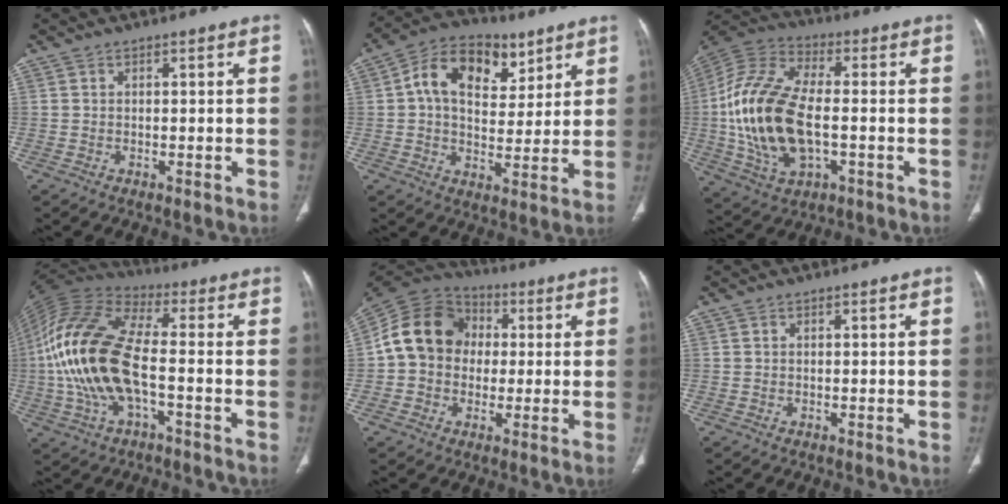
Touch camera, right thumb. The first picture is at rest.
{"total": 14.3, "force": [5.6, 9.4, 9.1], "torque": [-0.119, -0.001, 0.091]}
{"total": 20.4, "force": [-2.1, 10.4, 17.4], "torque": [-0.367, 0.019, -0.037]}
{"total": 19.8, "force": [-2.8, 8.9, 17.5], "torque": [-0.379, 0.029, -0.054]}
{"total": 14.6, "force": [1.0, 12.4, 7.7], "torque": [-0.128, 0.031, 0.007]}
{"total": 0.0}